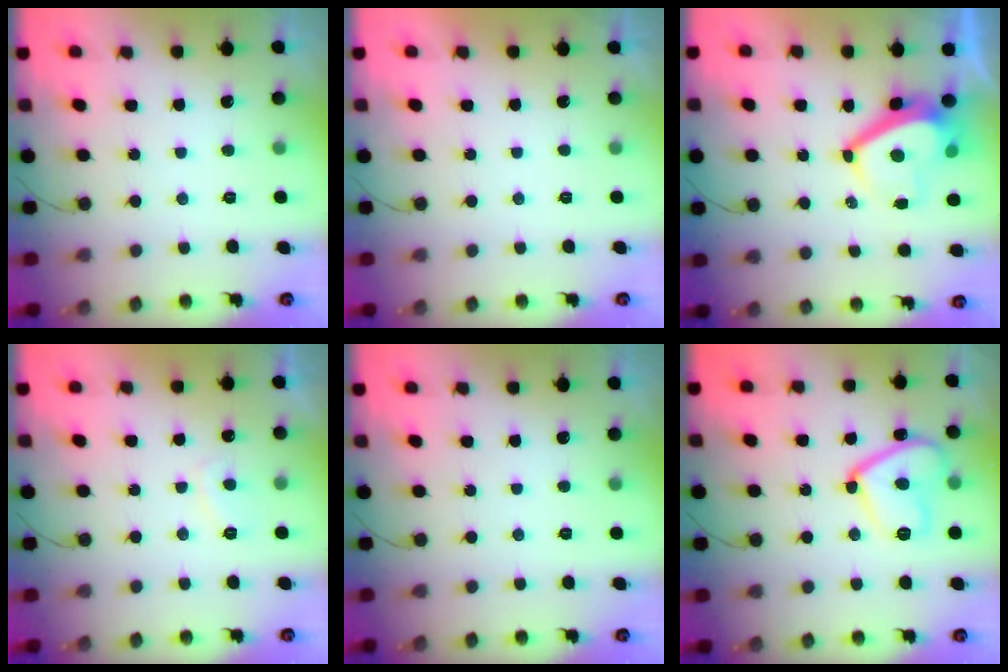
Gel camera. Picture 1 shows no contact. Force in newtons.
{"total": 2.2, "press": 2.2, "slide": 0.3}
{"total": 6.8, "press": 6.8, "slide": 0.9}
{"total": 3.3, "press": 3.2, "slide": 0.7}
{"total": 0.0}
{"total": 13.5, "press": 13.5, "slide": 1.2}